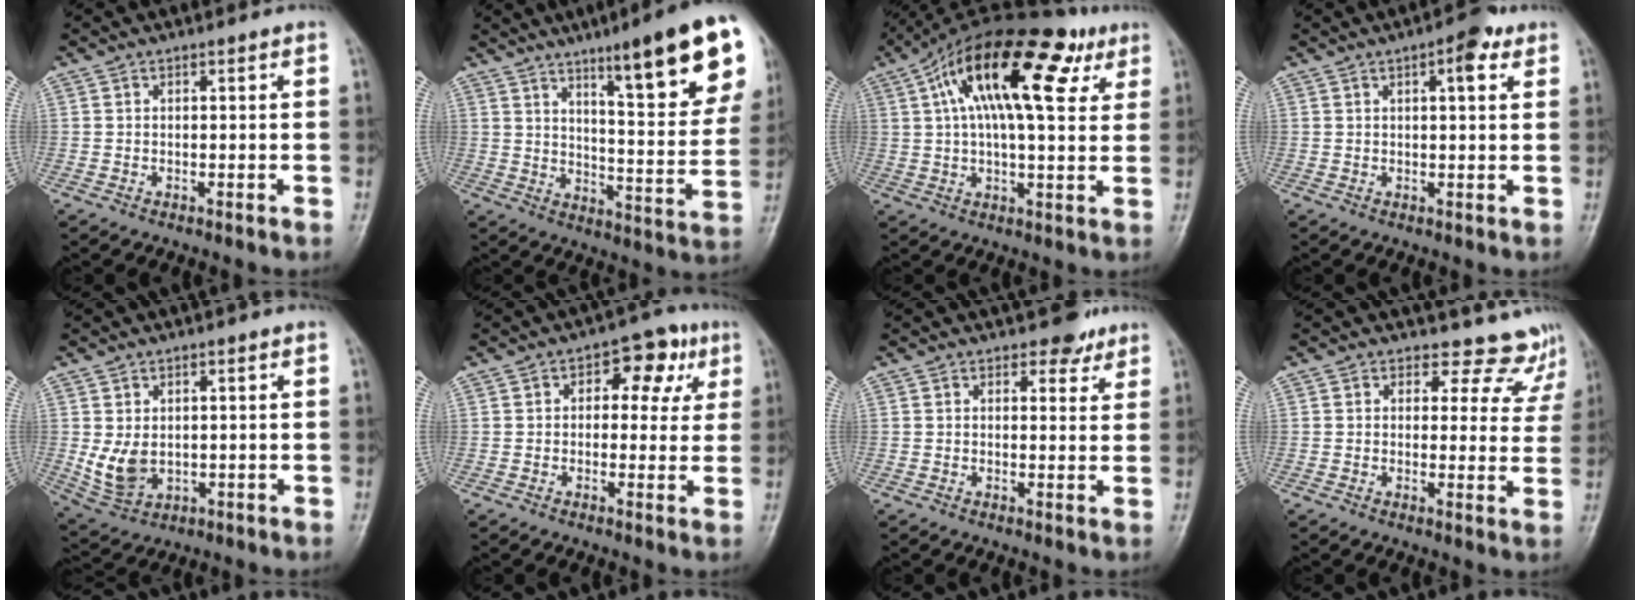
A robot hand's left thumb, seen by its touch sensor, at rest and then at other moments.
{"total": 21.5, "force": [11.8, 4.0, 17.6], "torque": [-0.209, -0.046, 0.172]}
{"total": 21.7, "force": [8.2, 9.0, 17.9], "torque": [-0.278, 0.026, 0.123]}
{"total": 5.4, "force": [2.7, 1.9, 4.4], "torque": [-0.045, -0.003, 0.029]}
{"total": 6.3, "force": [0.0, 4.6, 4.3], "torque": [-0.070, -0.009, 0.017]}
{"total": 8.4, "force": [2.5, 5.5, 5.8], "torque": [-0.022, 0.011, 0.024]}
{"total": 3.2, "force": [2.5, 1.9, 0.8], "torque": [0.018, -0.013, 0.032]}
{"total": 8.9, "force": [7.8, 4.3, -0.2], "torque": [0.054, -0.047, 0.065]}